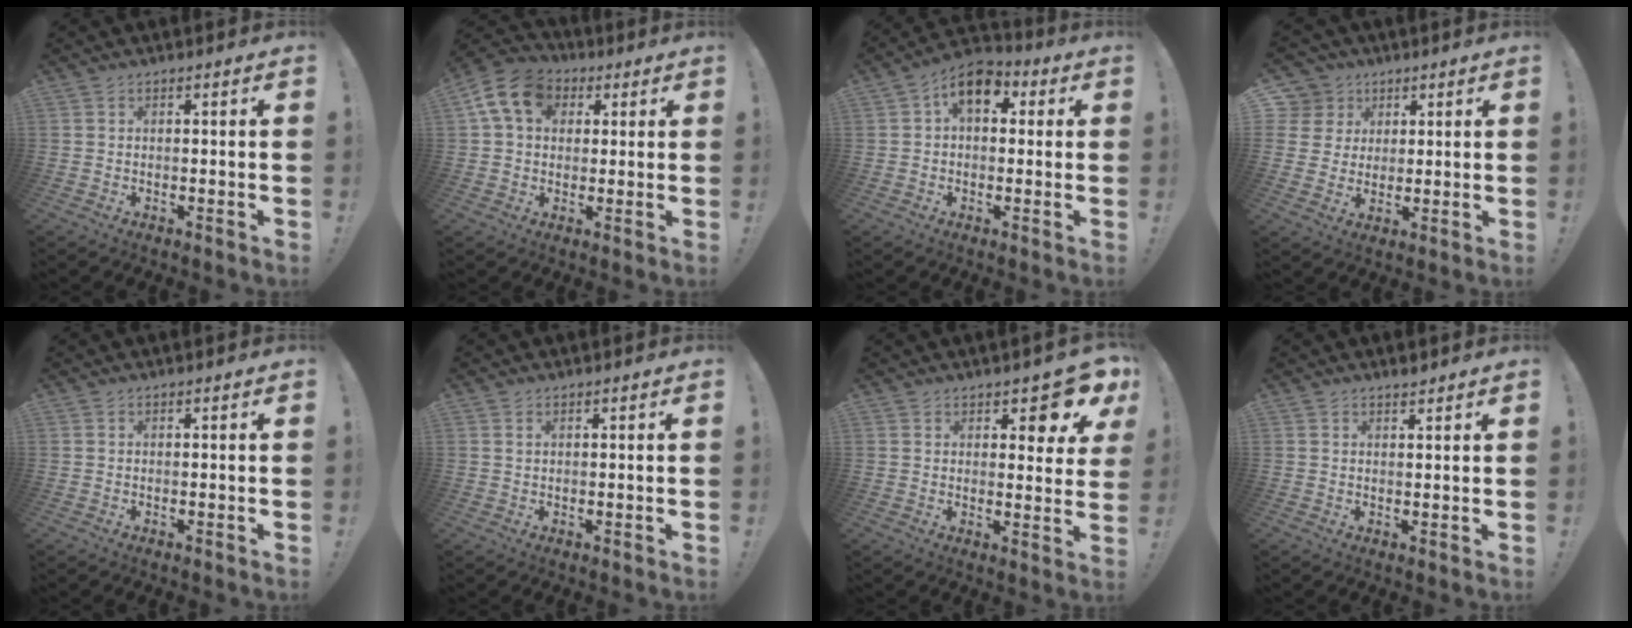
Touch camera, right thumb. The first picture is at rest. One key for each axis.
{"total": 12.6, "fx": 3.9, "fy": 9.6, "fz": 7.2, "tx": -0.122, "ty": 0.001, "tz": 0.079}
{"total": 9.4, "fx": 3.4, "fy": 5.9, "fz": 6.6, "tx": -0.100, "ty": -0.001, "tz": 0.062}
{"total": 7.1, "fx": 2.6, "fy": 6.6, "fz": 1.0, "tx": -0.016, "ty": -0.017, "tz": 0.054}
{"total": 0.0}
{"total": 0.7, "fx": 0.3, "fy": 0.4, "fz": 0.4, "tx": -0.012, "ty": 0.004, "tz": 0.007}
{"total": 8.3, "fx": 5.6, "fy": 3.2, "fz": 5.2, "tx": -0.047, "ty": -0.044, "tz": 0.095}
{"total": 1.6, "fx": 1.5, "fy": 0.4, "fz": 0.4, "tx": 0.003, "ty": -0.011, "tz": 0.026}